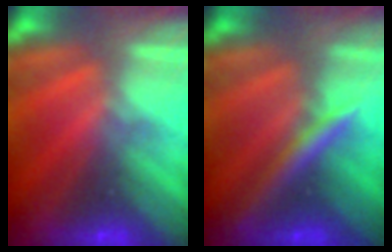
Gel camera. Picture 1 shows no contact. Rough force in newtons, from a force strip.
{"total": 2.4}